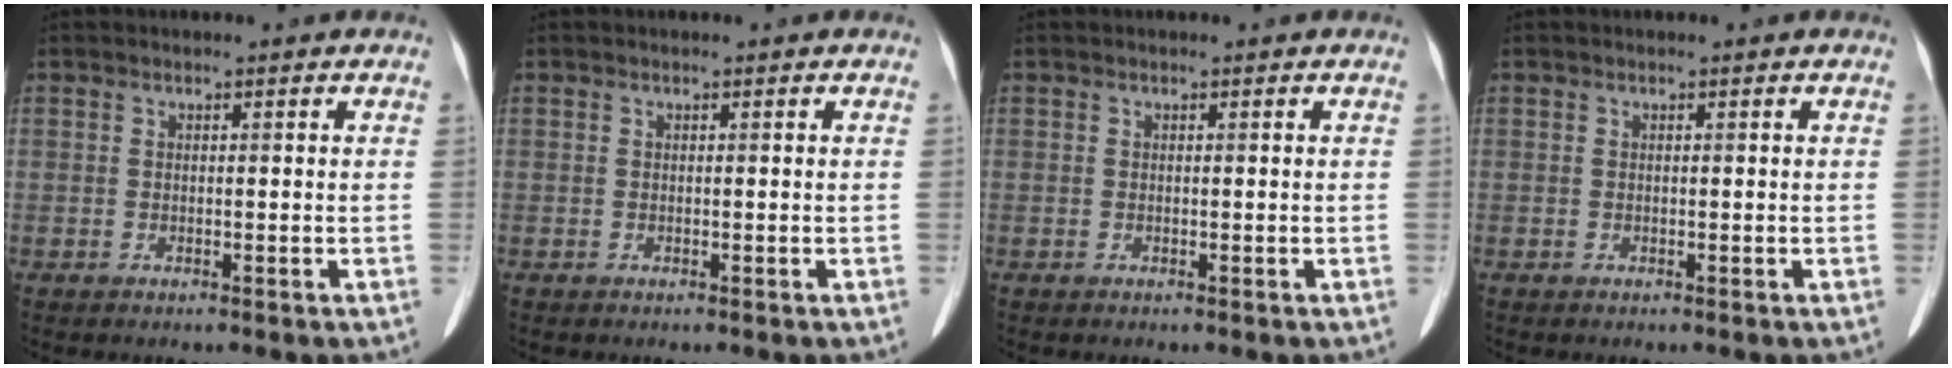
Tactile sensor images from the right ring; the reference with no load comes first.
{"total": 0.0}
{"total": 0.0}
{"total": 0.0}